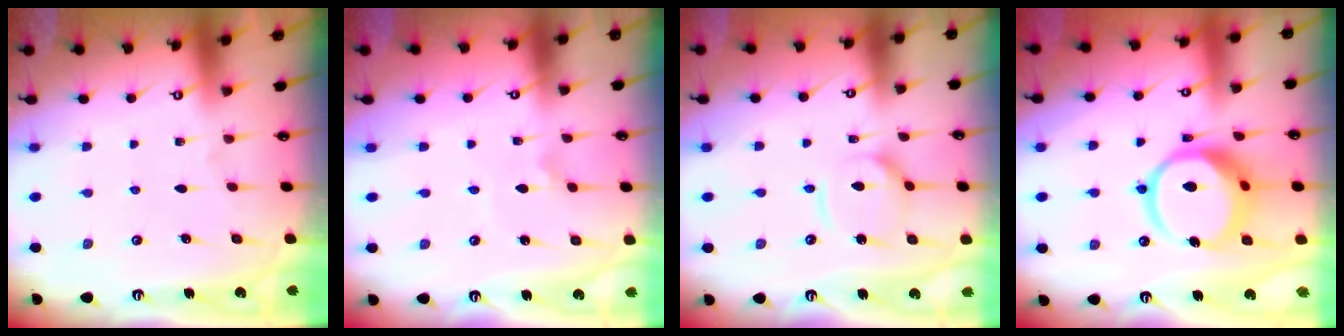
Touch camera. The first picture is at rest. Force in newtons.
{"total": 2.3, "press": 2.3, "slide": 0.1}
{"total": 10.5, "press": 10.4, "slide": 1.1}
{"total": 13.6, "press": 13.5, "slide": 1.6}